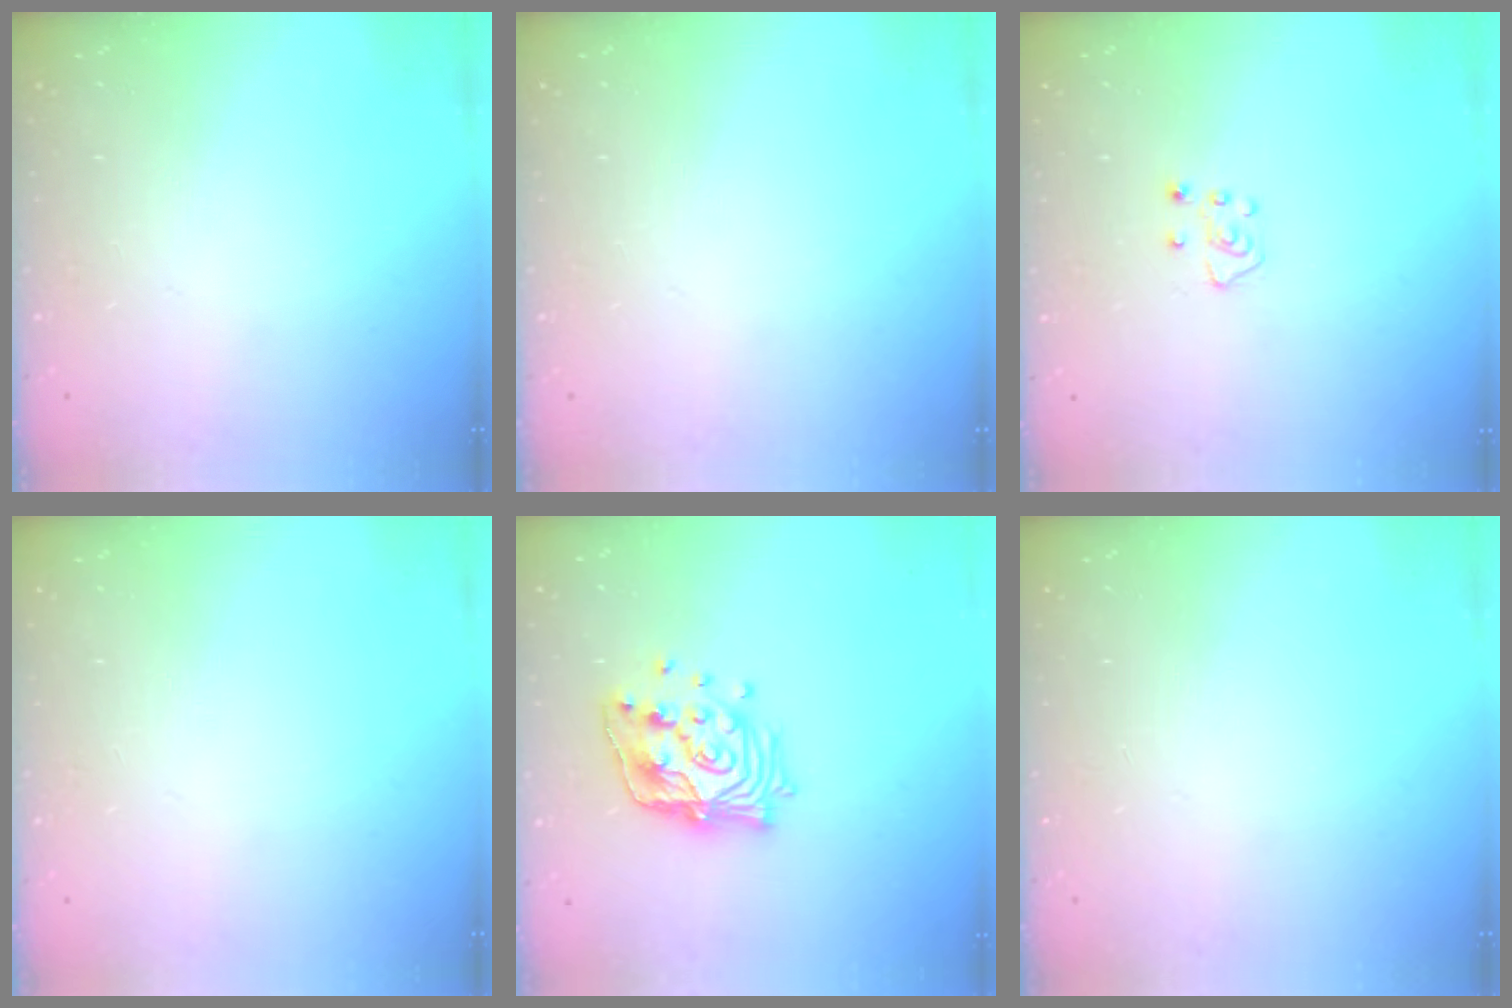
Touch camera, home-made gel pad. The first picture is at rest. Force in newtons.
{"total": 0.0}
{"total": 5.0, "press": 5.0, "slide": 0.5}
{"total": 0.0}
{"total": 17.5, "press": 17.2, "slide": 2.8}
{"total": 0.0}